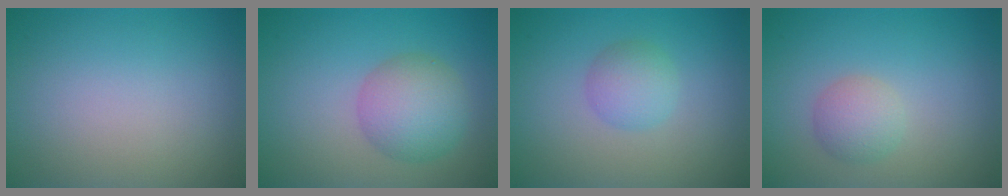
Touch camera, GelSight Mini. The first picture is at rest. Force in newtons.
{"total": 4.8, "press": 4.8, "slide": 0.2}
{"total": 2.3, "press": 2.3, "slide": 0.1}
{"total": 2.3, "press": 2.3, "slide": 0.0}